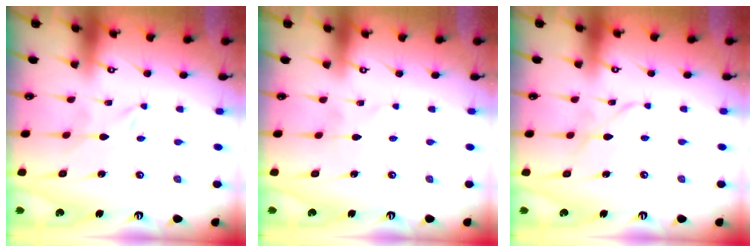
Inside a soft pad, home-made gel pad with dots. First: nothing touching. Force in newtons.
{"total": 1.8, "press": 1.7, "slide": 0.2}
{"total": 3.9, "press": 3.9, "slide": 0.3}